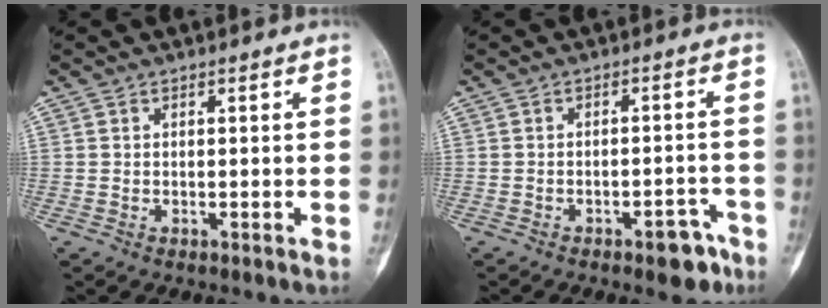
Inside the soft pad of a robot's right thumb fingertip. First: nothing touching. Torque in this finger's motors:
{"motor_torque": [0.19, 0.04, 0.31, -0.42, 0.00]}